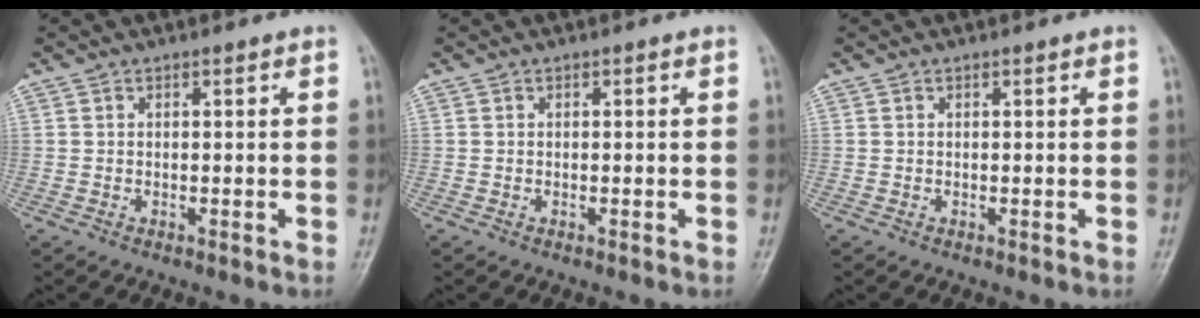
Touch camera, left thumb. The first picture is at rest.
{"total": 0.0}
{"total": 0.0}